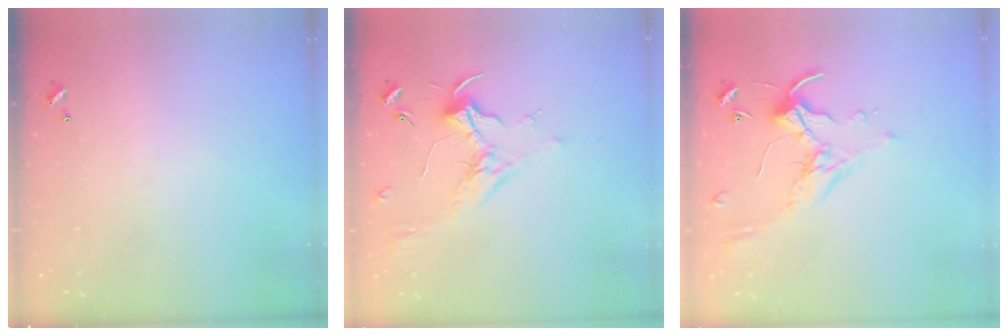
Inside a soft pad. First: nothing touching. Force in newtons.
{"total": 1.8, "press": 1.6, "slide": 0.7}
{"total": 0.7, "press": 0.6, "slide": 0.4}